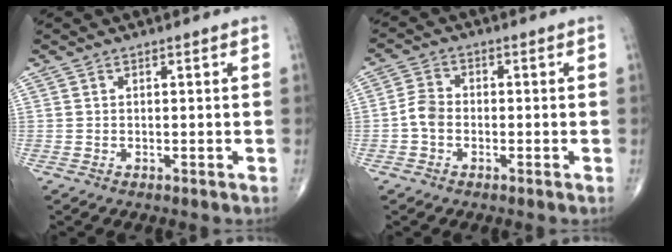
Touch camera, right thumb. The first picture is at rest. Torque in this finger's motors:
{"motor_torque": [0.50, 0.93, 0.31, -0.17, 0.02]}